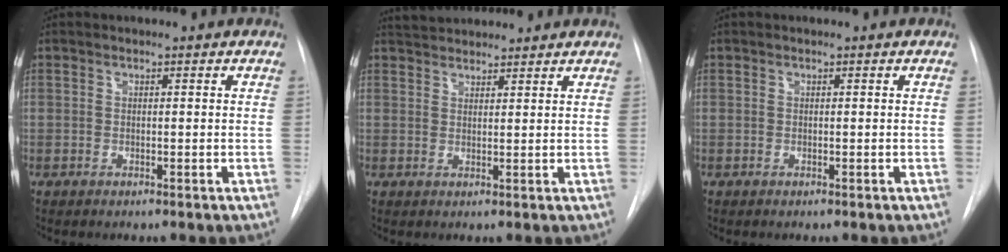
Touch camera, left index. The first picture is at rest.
{"total": 6.6, "force": [6.3, 1.2, 1.6], "torque": [-0.029, 0.037, 0.097]}
{"total": 0.0}